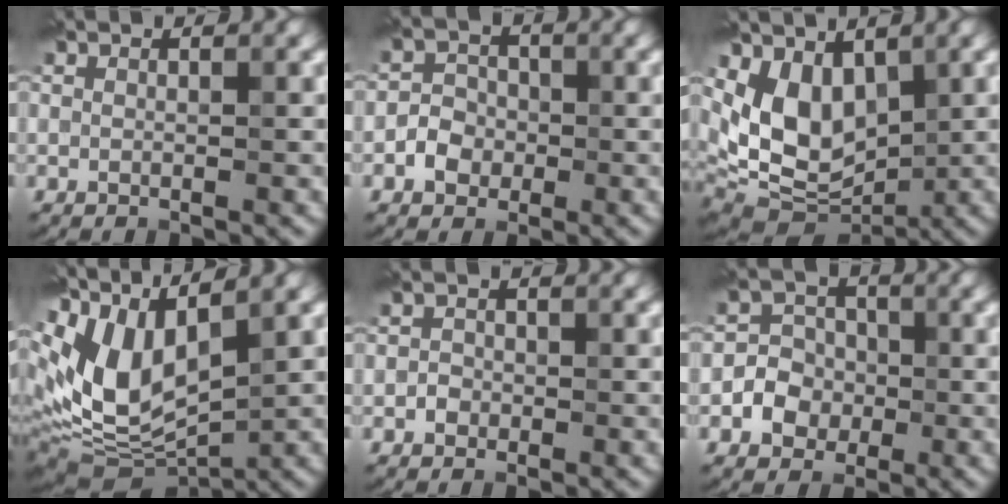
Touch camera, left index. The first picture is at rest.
{"total": 2.5, "force": [-0.8, 2.1, 0.9], "torque": [-0.005, 0.004, -0.023]}
{"total": 6.6, "force": [1.5, 4.5, 4.6], "torque": [-0.086, -0.023, 0.031]}
{"total": 10.9, "force": [2.7, 5.9, 8.8], "torque": [-0.202, -0.013, 0.061]}
{"total": 1.1, "force": [-0.4, 0.9, 0.3], "torque": [0.000, 0.000, -0.011]}
{"total": 3.8, "force": [-1.0, 3.4, 1.3], "torque": [0.003, 0.004, -0.035]}